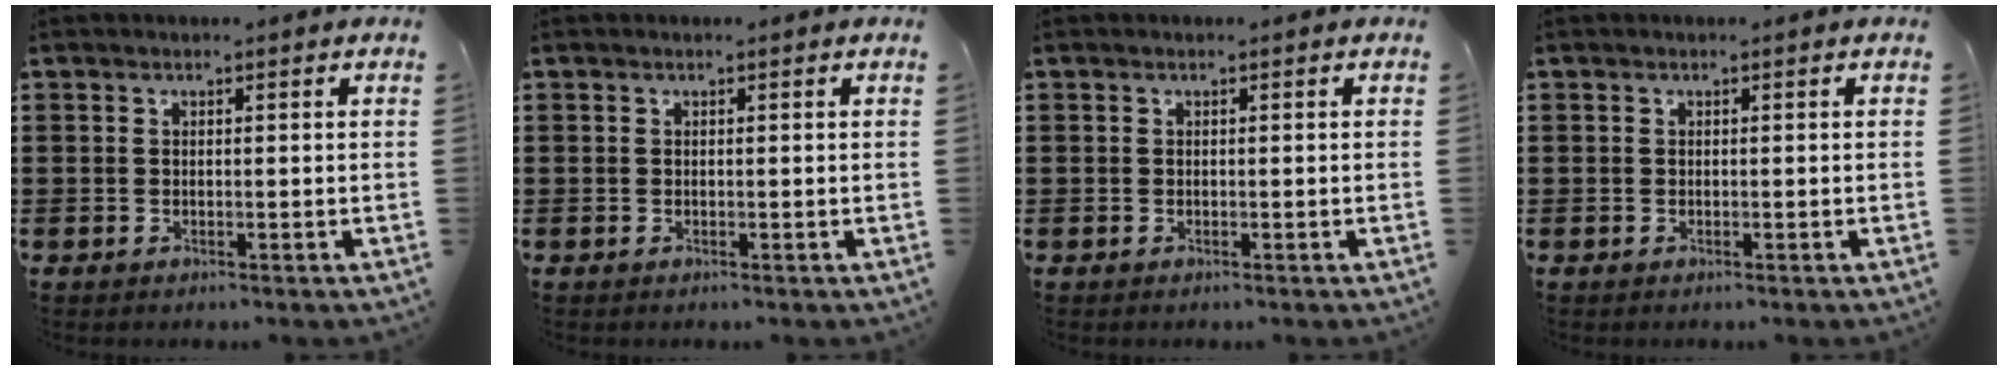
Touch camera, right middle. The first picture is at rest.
{"total": 0.0}
{"total": 0.0}
{"total": 0.0}